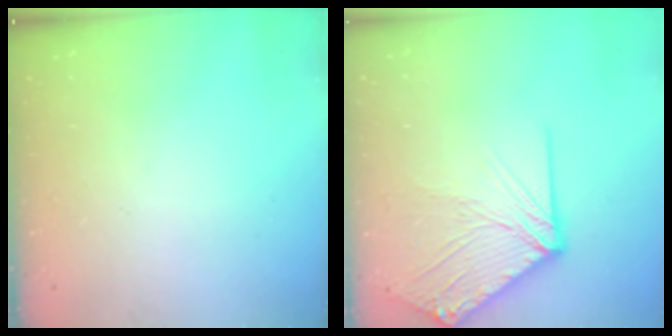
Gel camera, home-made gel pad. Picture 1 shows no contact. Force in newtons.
{"total": 12.5, "press": 12.4, "slide": 1.9}